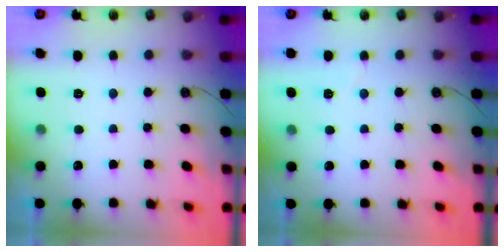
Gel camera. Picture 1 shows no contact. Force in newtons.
{"total": 3.3, "press": 2.8, "slide": 1.7}